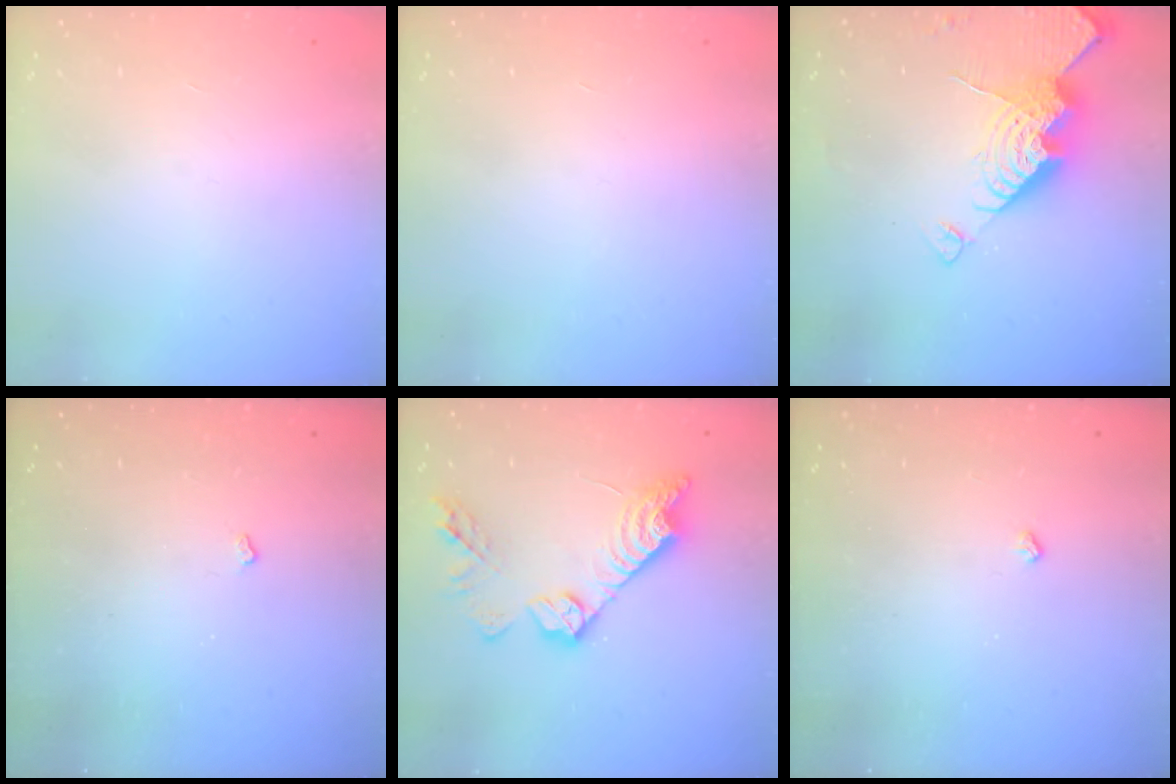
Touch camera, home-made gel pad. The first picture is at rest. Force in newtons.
{"total": 0.0}
{"total": 15.4, "press": 15.3, "slide": 1.5}
{"total": 2.6, "press": 2.6, "slide": 0.4}
{"total": 16.1, "press": 16.0, "slide": 0.9}
{"total": 2.5, "press": 2.4, "slide": 0.5}